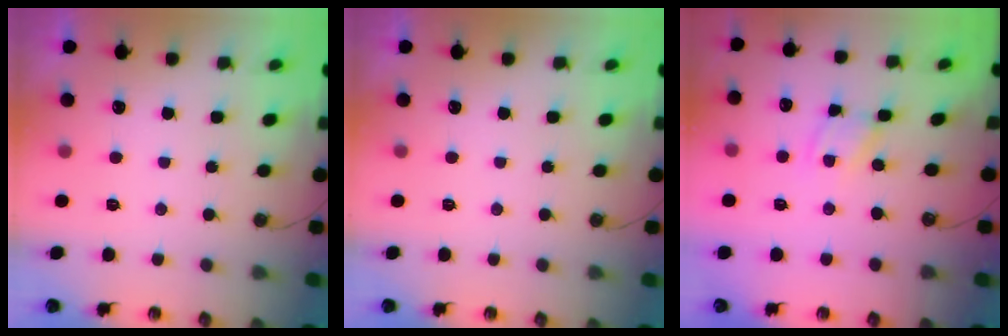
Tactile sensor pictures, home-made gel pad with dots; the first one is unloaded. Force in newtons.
{"total": 0.0}
{"total": 2.4, "press": 2.4, "slide": 0.1}